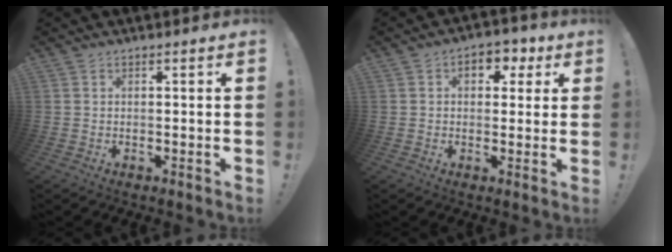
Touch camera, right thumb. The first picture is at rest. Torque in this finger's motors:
{"motor_torque": [0.66, 1.18, 0.26, -0.17, 0.00]}